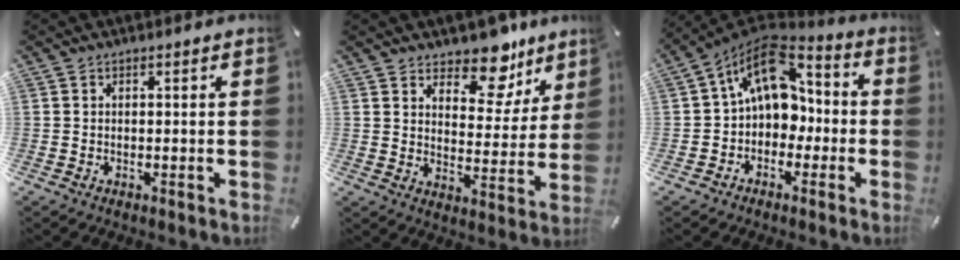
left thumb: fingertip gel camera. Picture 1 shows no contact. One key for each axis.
{"total": 11.7, "fx": 9.3, "fy": 5.7, "fz": 4.0, "tx": -0.040, "ty": -0.080, "tz": 0.163}
{"total": 14.8, "fx": 2.9, "fy": 10.7, "fz": 9.8, "tx": -0.165, "ty": -0.013, "tz": 0.048}